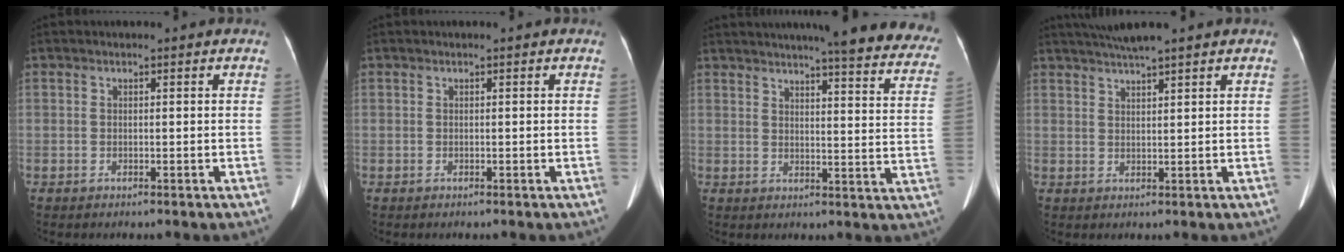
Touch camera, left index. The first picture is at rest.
{"total": 0.0}
{"total": 25.9, "force": [22.6, 2.4, 12.3], "torque": [-0.154, -0.060, 0.250]}
{"total": 5.8, "force": [4.9, -0.5, 3.0], "torque": [-0.055, 0.026, 0.087]}